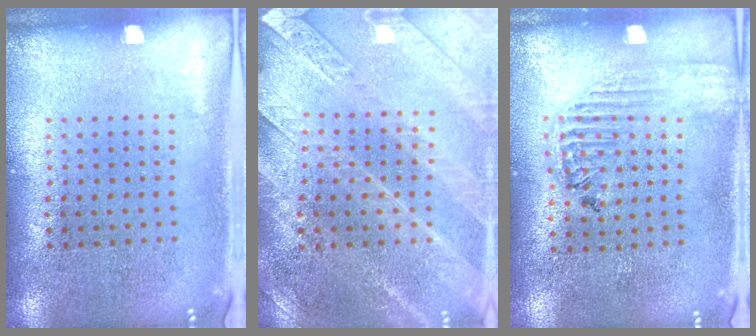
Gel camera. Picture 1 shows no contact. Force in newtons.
{"total": 2.8, "press": 2.7, "slide": 0.6}
{"total": 1.7, "press": 1.6, "slide": 0.6}